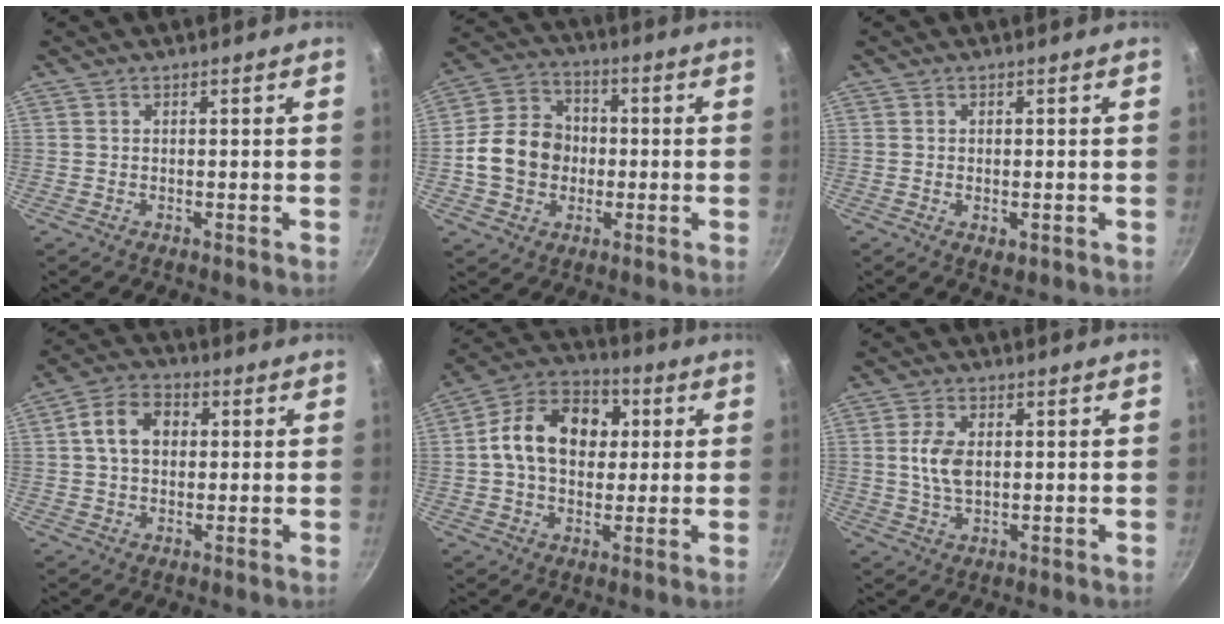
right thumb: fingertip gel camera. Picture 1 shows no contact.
{"total": 12.6, "force": [-1.2, 10.7, 6.6], "torque": [-0.089, 0.025, -0.032]}
{"total": 2.1, "force": [-0.4, 1.3, 1.7], "torque": [-0.024, -0.006, -0.005]}
{"total": 8.2, "force": [1.2, 6.1, 5.4], "torque": [-0.075, 0.017, 0.009]}
{"total": 15.3, "force": [2.1, 11.2, 10.2], "torque": [-0.136, 0.022, 0.015]}
{"total": 6.0, "force": [0.6, 3.6, 4.8], "torque": [-0.089, 0.001, 0.011]}